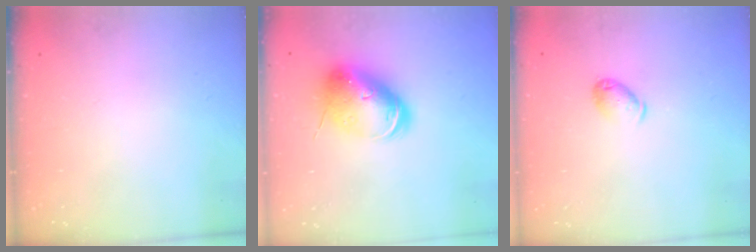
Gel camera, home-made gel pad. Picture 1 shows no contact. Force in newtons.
{"total": 13.9, "press": 13.7, "slide": 2.5}
{"total": 5.6, "press": 5.5, "slide": 1.2}